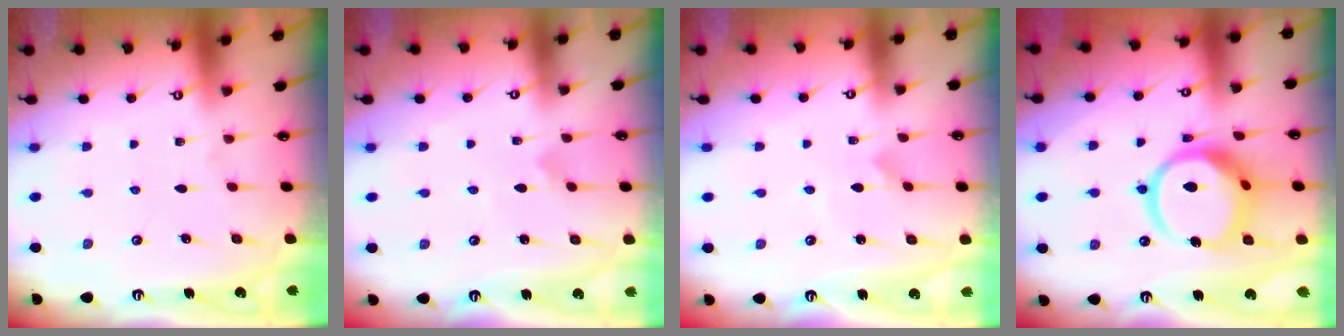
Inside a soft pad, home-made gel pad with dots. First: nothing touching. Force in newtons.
{"total": 2.2, "press": 2.2, "slide": 0.1}
{"total": 2.8, "press": 2.7, "slide": 0.3}
{"total": 15.0, "press": 14.9, "slide": 1.7}